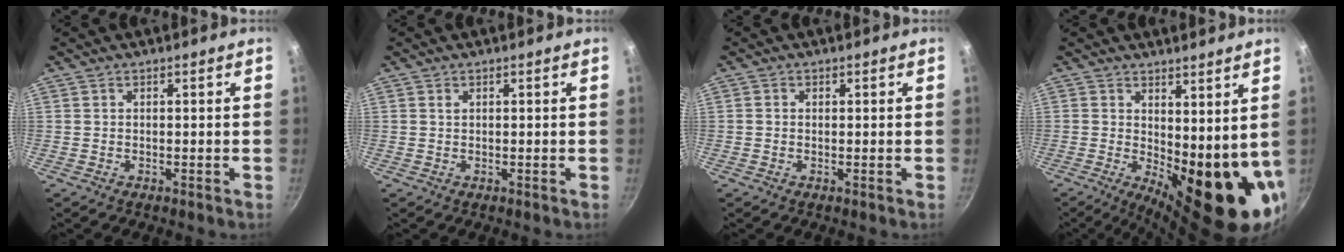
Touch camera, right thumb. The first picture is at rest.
{"total": 0.6, "force": [0.3, 0.3, 0.3], "torque": [-0.006, 0.000, 0.007]}
{"total": 0.7, "force": [0.1, 0.6, 0.2], "torque": [-0.003, 0.003, 0.000]}
{"total": 13.9, "force": [1.7, 5.7, 12.5], "torque": [-0.143, -0.035, 0.037]}